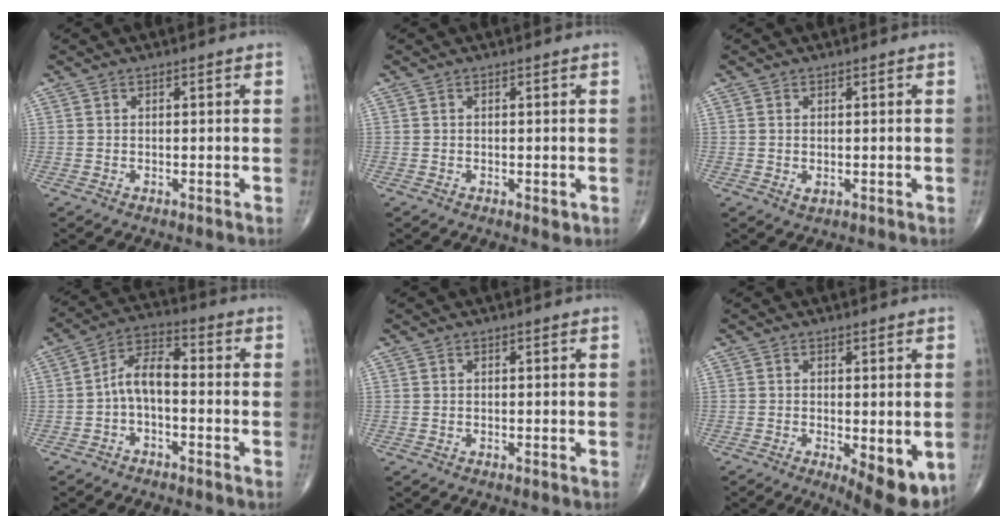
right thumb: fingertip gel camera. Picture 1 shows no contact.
{"total": 1.2, "force": [-0.3, 0.5, 1.0], "torque": [-0.010, -0.002, -0.005]}
{"total": 1.3, "force": [-0.1, 0.8, 1.0], "torque": [-0.018, 0.000, 0.000]}
{"total": 7.2, "force": [-1.4, 3.5, 6.1], "torque": [-0.106, 0.038, -0.038]}
{"total": 0.0}
{"total": 8.9, "force": [-2.5, 3.2, 8.0], "torque": [-0.100, -0.020, -0.030]}